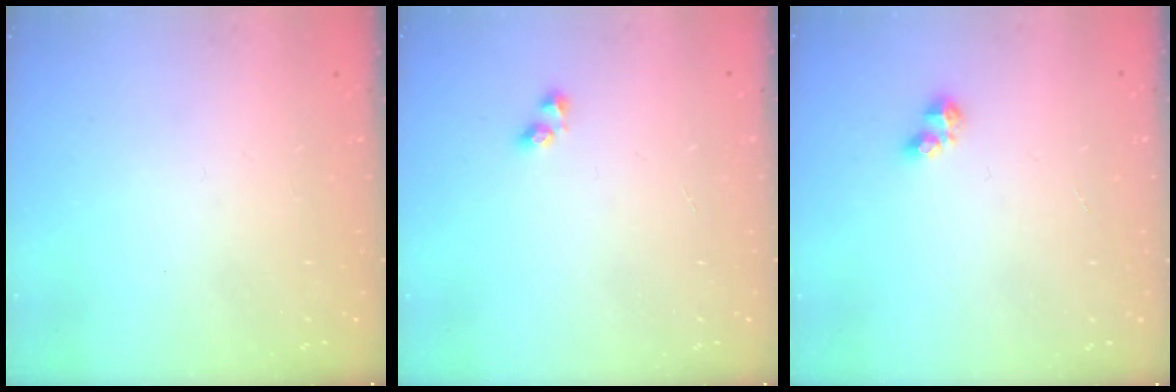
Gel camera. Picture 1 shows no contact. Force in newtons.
{"total": 2.2, "press": 1.9, "slide": 1.1}
{"total": 3.3, "press": 3.3, "slide": 0.4}